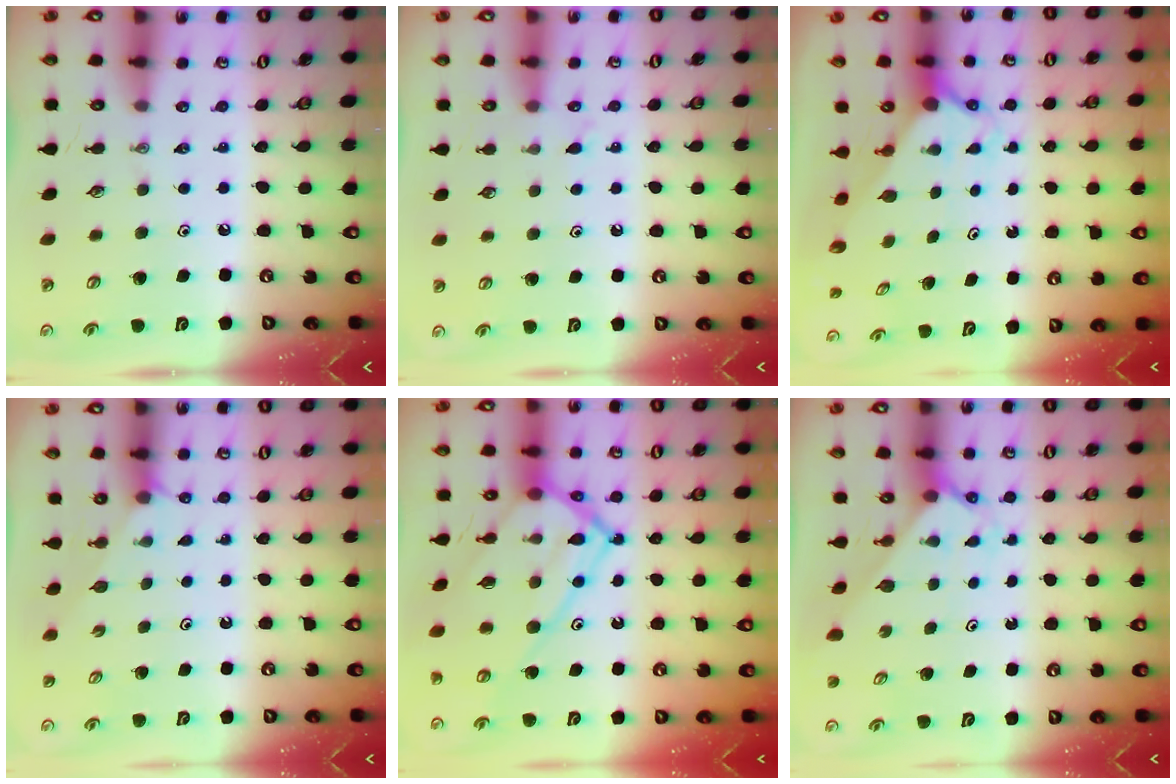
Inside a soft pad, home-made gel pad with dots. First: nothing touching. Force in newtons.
{"total": 5.5, "press": 5.5, "slide": 0.6}
{"total": 2.1, "press": 2.1, "slide": 0.2}
{"total": 1.3, "press": 1.3, "slide": 0.3}
{"total": 17.1, "press": 17.0, "slide": 1.7}
{"total": 2.2, "press": 2.2, "slide": 0.2}